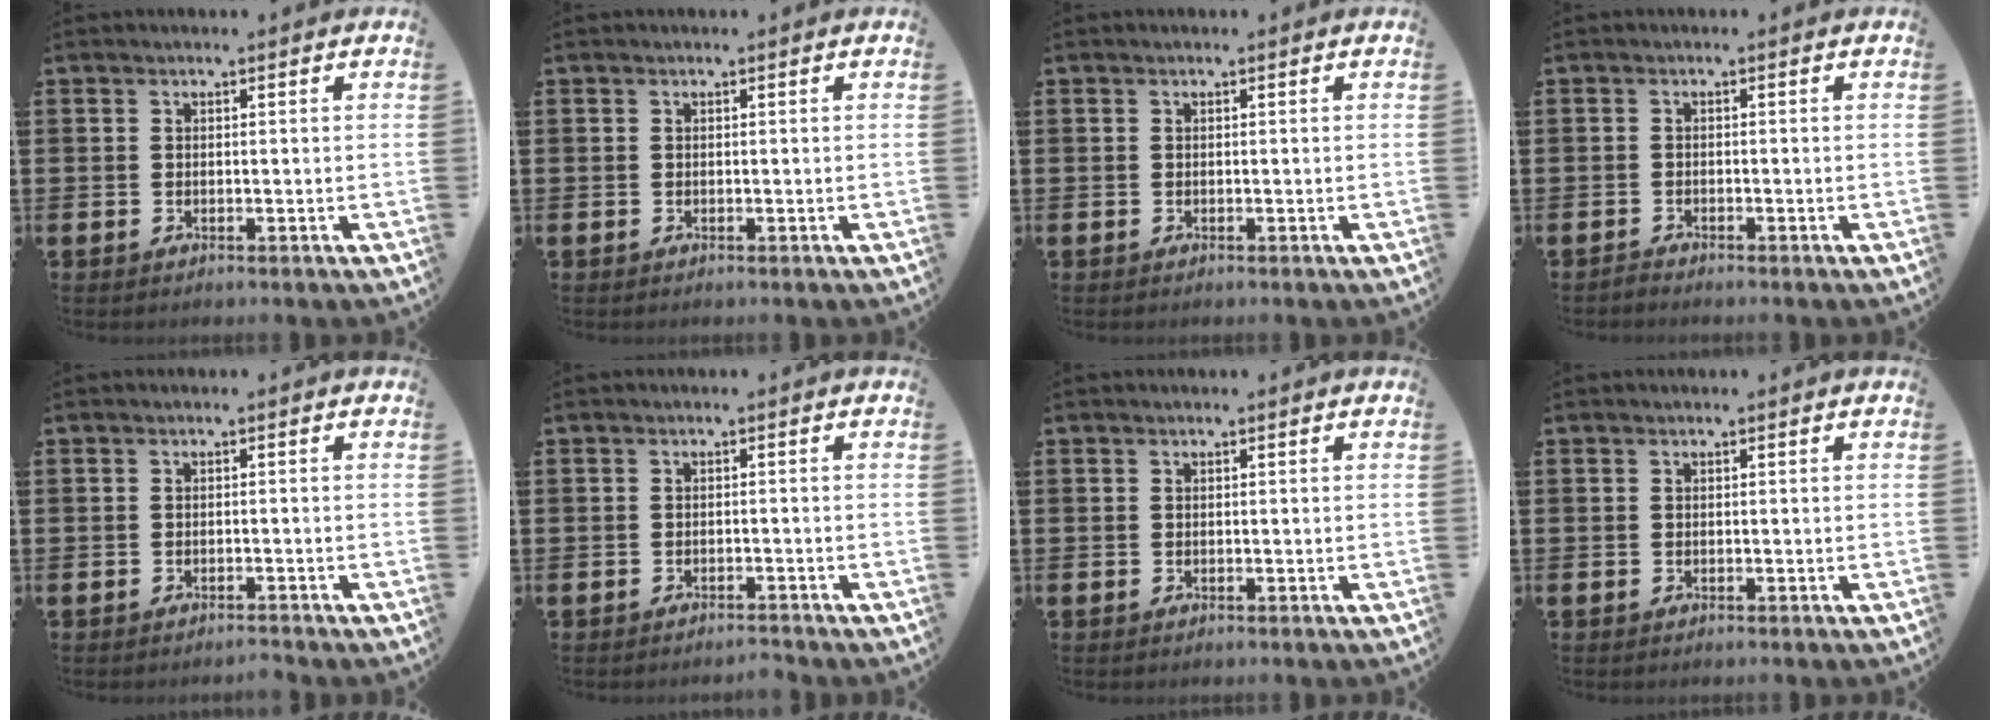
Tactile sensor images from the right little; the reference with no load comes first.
{"total": 0.0}
{"total": 0.0}
{"total": 0.7, "force": [-0.7, 0.0, 0.0], "torque": [-0.003, -0.002, -0.015]}
{"total": 0.7, "force": [-0.7, 0.0, 0.2], "torque": [-0.004, -0.001, -0.015]}
{"total": 1.0, "force": [-1.0, 0.0, 0.1], "torque": [-0.004, 0.002, -0.022]}
{"total": 0.0}
{"total": 0.0}